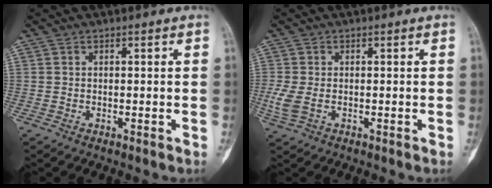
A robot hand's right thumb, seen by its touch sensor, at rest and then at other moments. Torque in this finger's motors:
{"motor_torque": [0.02, 0.01, 0.54, 0.30, 0.07]}